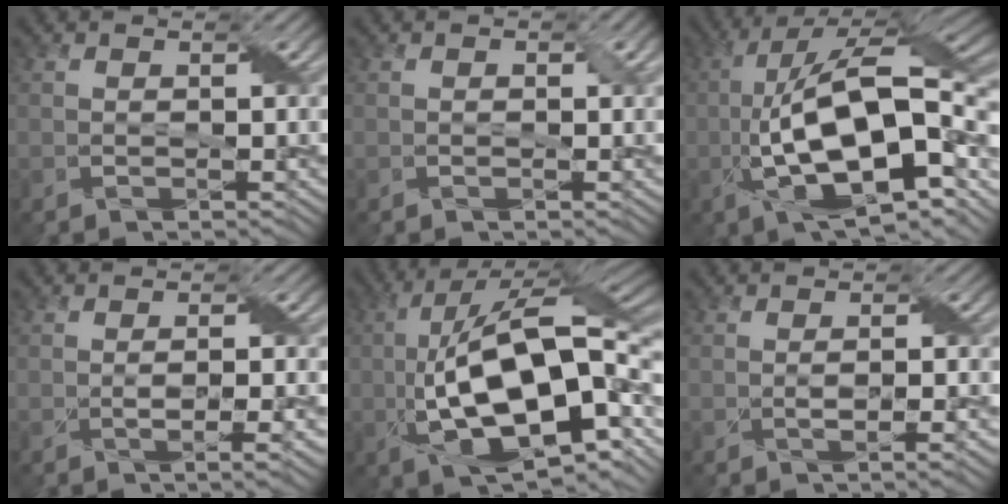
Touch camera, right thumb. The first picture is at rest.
{"total": 0.6, "force": [0.0, 0.3, 0.6], "torque": [-0.006, 0.000, 0.000]}
{"total": 18.8, "force": [-4.5, 7.6, 16.6], "torque": [-0.281, 0.005, -0.073]}
{"total": 3.3, "force": [-0.9, 0.4, 3.2], "torque": [-0.058, 0.002, -0.011]}
{"total": 19.9, "force": [-2.7, 7.9, 18.1], "torque": [-0.311, 0.009, -0.044]}
{"total": 2.5, "force": [-0.7, 0.3, 2.4], "torque": [-0.045, 0.004, -0.010]}